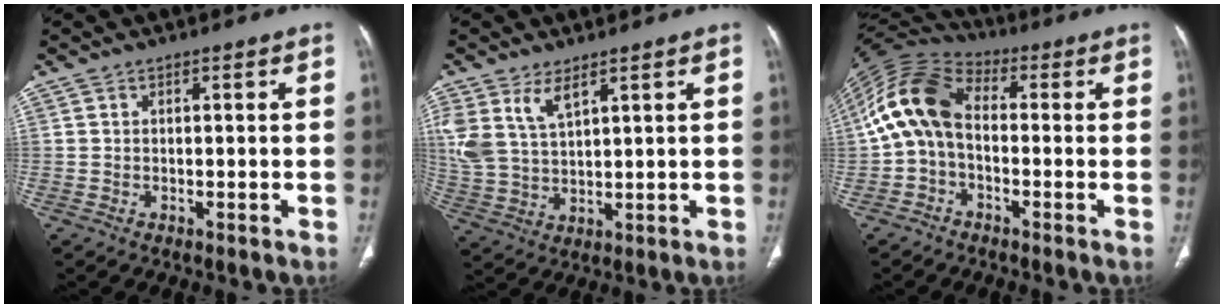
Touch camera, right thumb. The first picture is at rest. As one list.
[{"total": 8.8, "force": [4.9, 4.3, 5.8], "torque": [-0.125, -0.015, 0.110]}, {"total": 12.4, "force": [-0.5, 8.3, 9.2], "torque": [-0.180, 0.034, -0.024]}]